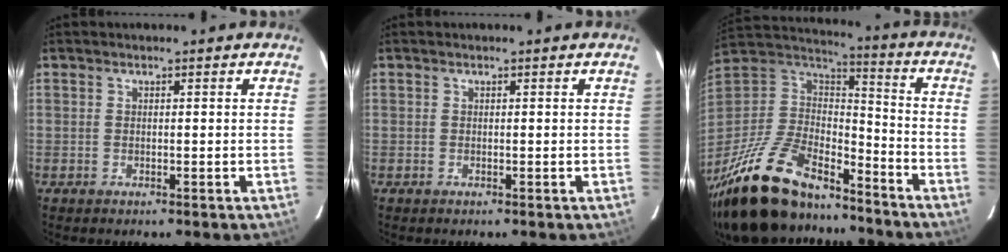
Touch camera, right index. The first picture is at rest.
{"total": 0.0}
{"total": 30.5, "force": [-22.5, 12.1, 16.7], "torque": [-0.349, -0.016, -0.372]}